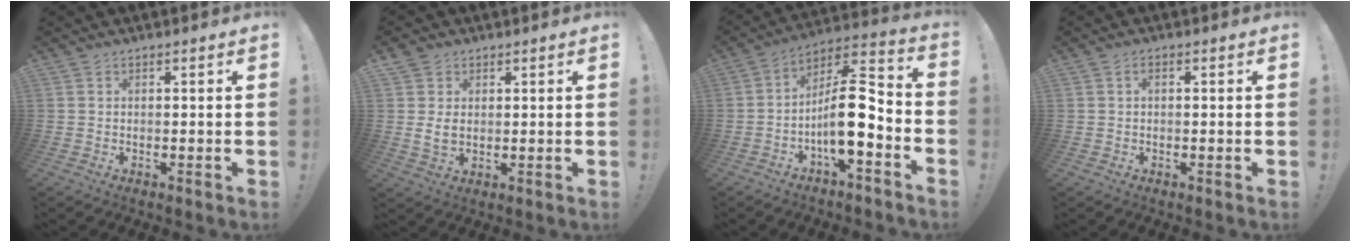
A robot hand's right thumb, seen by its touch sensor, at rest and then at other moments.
{"total": 4.9, "force": [1.3, 3.6, 2.9], "torque": [-0.040, -0.006, 0.023]}
{"total": 14.8, "force": [-3.7, 4.3, 13.7], "torque": [-0.224, 0.014, -0.060]}
{"total": 1.0, "force": [-0.2, 0.4, 0.8], "torque": [-0.010, 0.001, -0.006]}